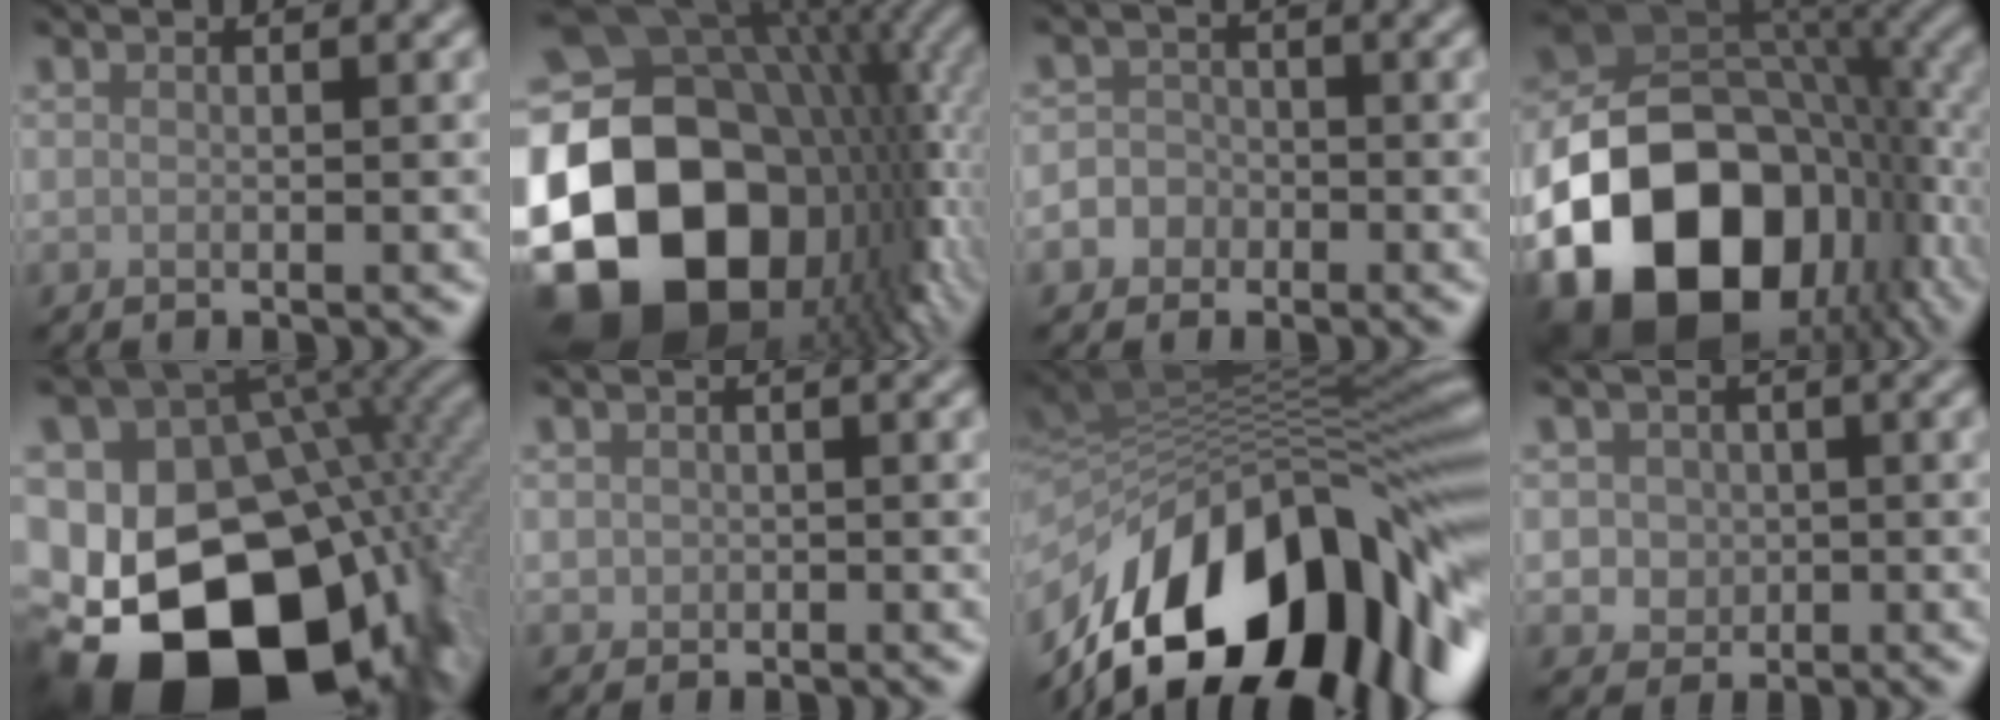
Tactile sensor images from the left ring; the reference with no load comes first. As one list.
[{"total": 21.3, "force": [-4.2, 15.7, 13.7], "torque": [-0.280, -0.020, -0.071]}, {"total": 3.6, "force": [-1.8, 3.0, 0.5], "torque": [0.019, 0.000, -0.042]}, {"total": 19.3, "force": [-7.5, 13.2, 11.9], "torque": [-0.241, -0.042, -0.111]}, {"total": 21.0, "force": [-6.7, 14.5, 13.6], "torque": [-0.253, -0.035, -0.090]}, {"total": 1.0, "force": [0.0, 1.0, 0.1], "torque": [0.005, -0.005, -0.003]}, {"total": 16.6, "force": [-7.5, 8.0, 12.5], "torque": [-0.205, 0.015, -0.138]}, {"total": 2.7, "force": [0.1, 2.6, 1.0], "torque": [-0.002, 0.003, -0.003]}]